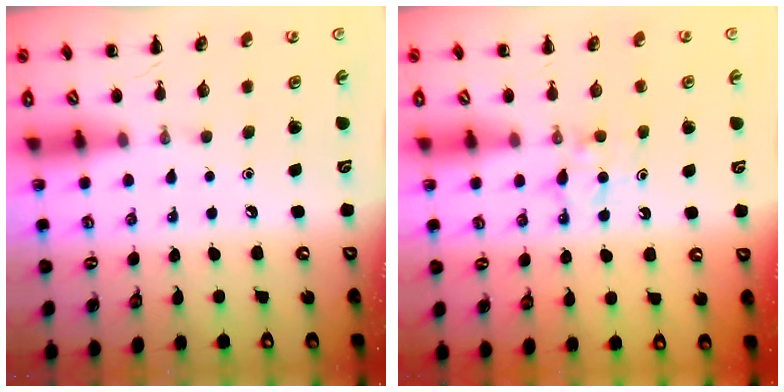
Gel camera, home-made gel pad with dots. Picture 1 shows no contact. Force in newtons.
{"total": 5.5, "press": 5.3, "slide": 1.6}